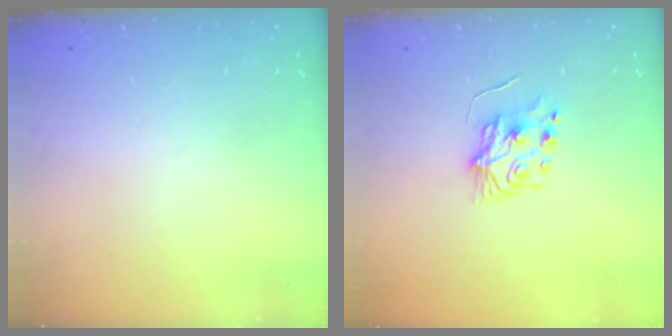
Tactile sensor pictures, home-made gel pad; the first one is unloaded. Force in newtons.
{"total": 6.4, "press": 6.4, "slide": 0.5}